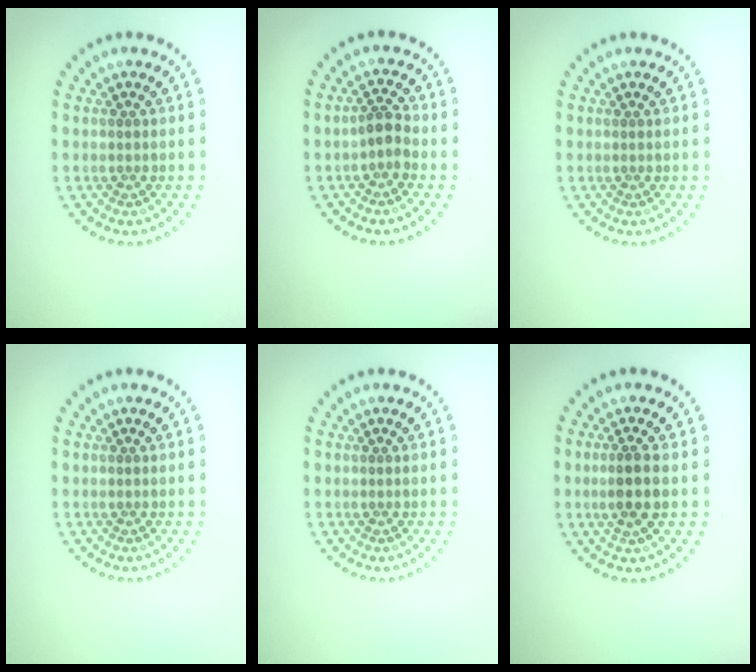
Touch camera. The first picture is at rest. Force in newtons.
{"total": 1.8, "press": 1.4, "slide": 1.1}
{"total": 0.0}
{"total": 0.0}
{"total": 0.0}
{"total": 2.6, "press": 2.4, "slide": 1.1}